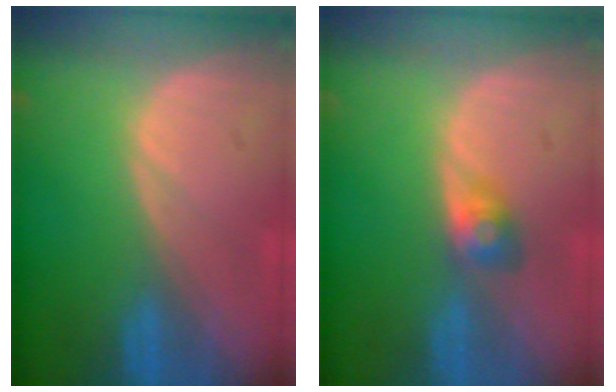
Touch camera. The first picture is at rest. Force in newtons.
{"total": 2.9, "press": 2.7, "slide": 1.0}